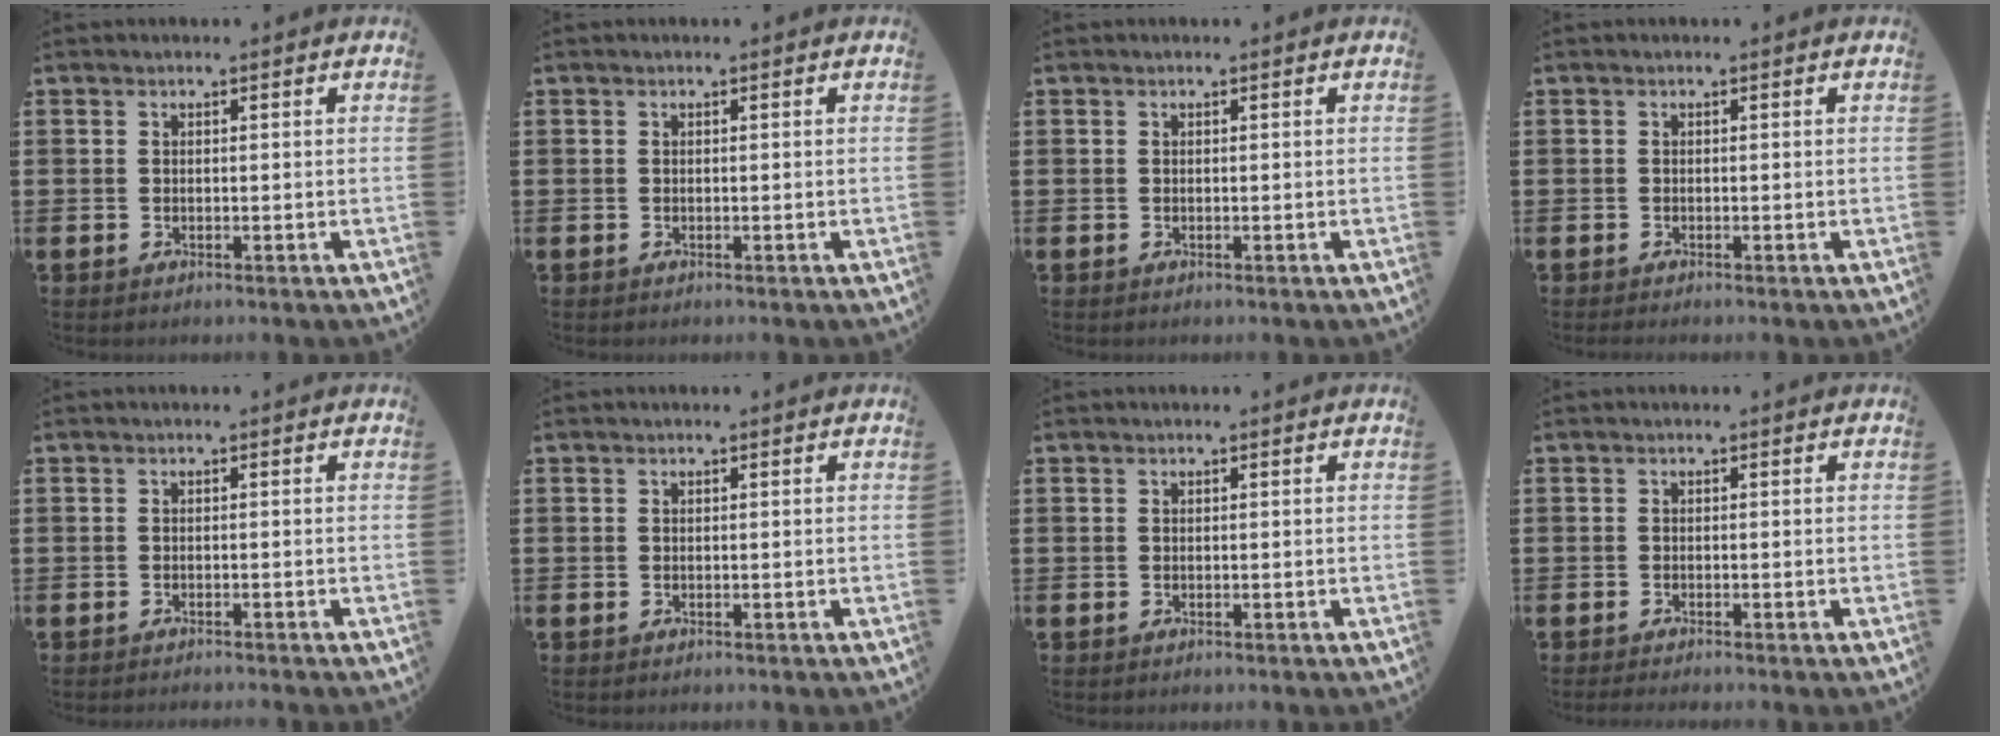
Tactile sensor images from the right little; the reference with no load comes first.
{"total": 0.0}
{"total": 0.0}
{"total": 0.0}
{"total": 0.5, "force": [-0.5, -0.2, 0.1], "torque": [0.000, -0.002, -0.011]}
{"total": 0.0}
{"total": 0.0}
{"total": 0.5, "force": [-0.5, -0.1, 0.3], "torque": [-0.002, -0.003, -0.009]}